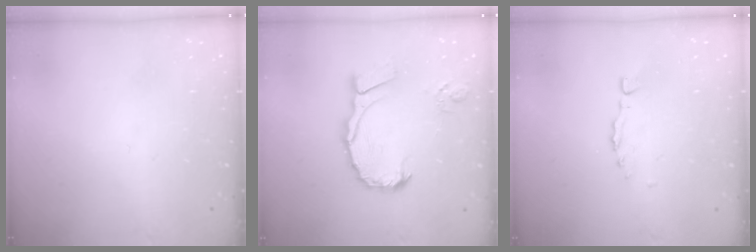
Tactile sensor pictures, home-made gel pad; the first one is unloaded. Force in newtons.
{"total": 12.0, "press": 12.0, "slide": 0.9}
{"total": 0.0}